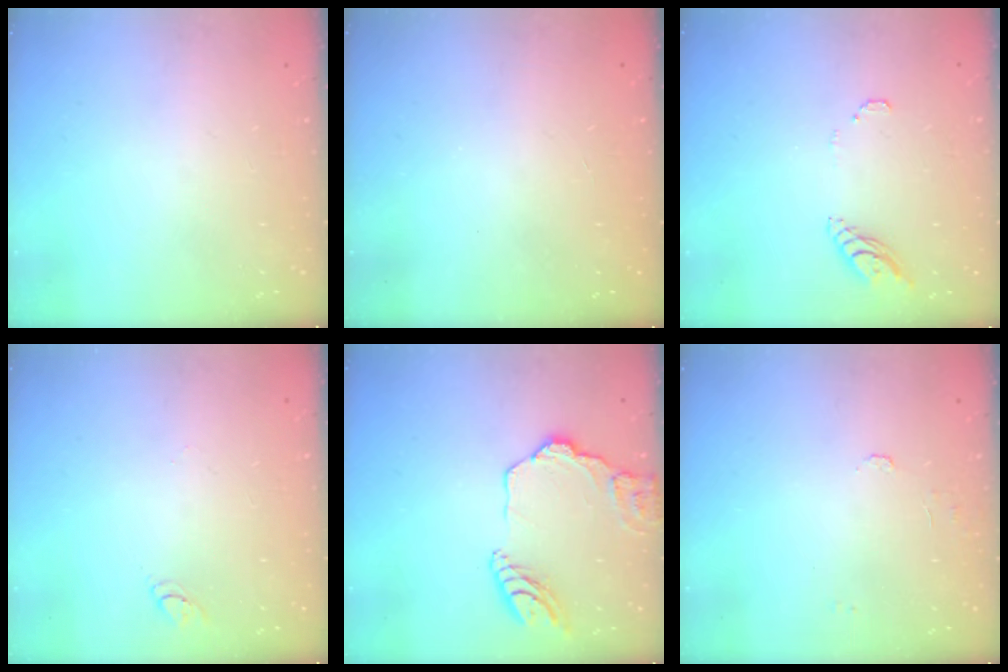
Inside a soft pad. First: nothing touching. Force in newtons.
{"total": 0.0}
{"total": 8.1, "press": 8.1, "slide": 0.7}
{"total": 2.9, "press": 2.8, "slide": 0.3}
{"total": 14.6, "press": 14.5, "slide": 1.6}
{"total": 4.1, "press": 4.1, "slide": 0.3}